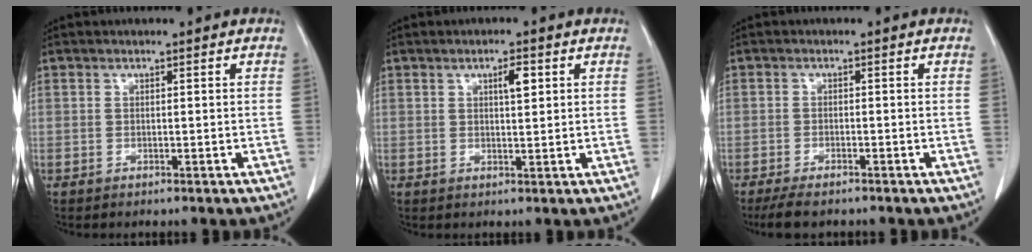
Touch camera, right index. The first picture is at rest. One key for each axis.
{"total": 2.6, "fx": 1.0, "fy": 0.6, "fz": 2.3, "tx": -0.041, "ty": -0.001, "tz": 0.015}
{"total": 4.9, "fx": -4.0, "fy": 1.1, "fz": 2.5, "tx": -0.046, "ty": -0.012, "tz": -0.060}